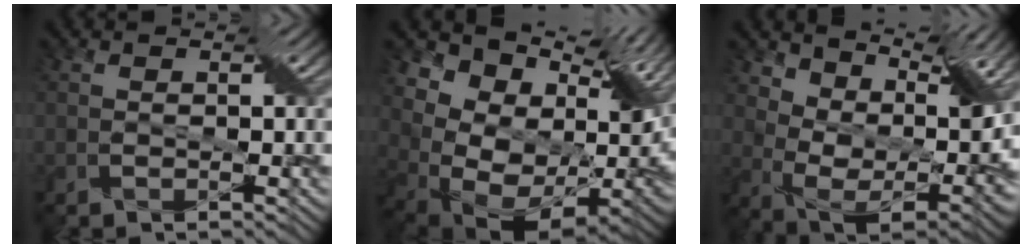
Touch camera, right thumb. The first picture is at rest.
{"total": 15.8, "force": [6.9, 9.8, 10.3], "torque": [-0.159, 0.006, 0.144]}
{"total": 11.6, "force": [8.2, 4.7, 6.7], "torque": [-0.138, -0.007, 0.133]}